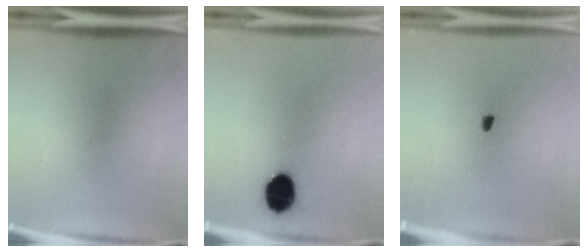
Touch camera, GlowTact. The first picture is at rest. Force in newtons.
{"total": 12.6}
{"total": 1.0}